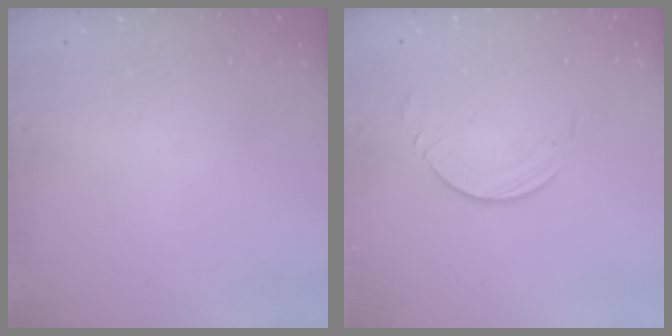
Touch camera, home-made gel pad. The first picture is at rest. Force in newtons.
{"total": 3.9, "press": 3.8, "slide": 0.5}